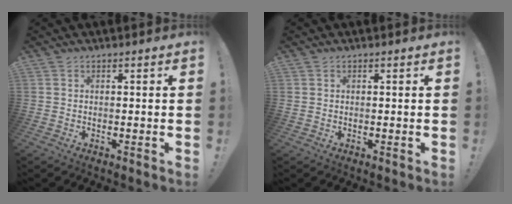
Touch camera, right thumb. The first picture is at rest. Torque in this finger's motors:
{"motor_torque": [-0.46, -0.09, -0.14, 0.40, 0.09]}